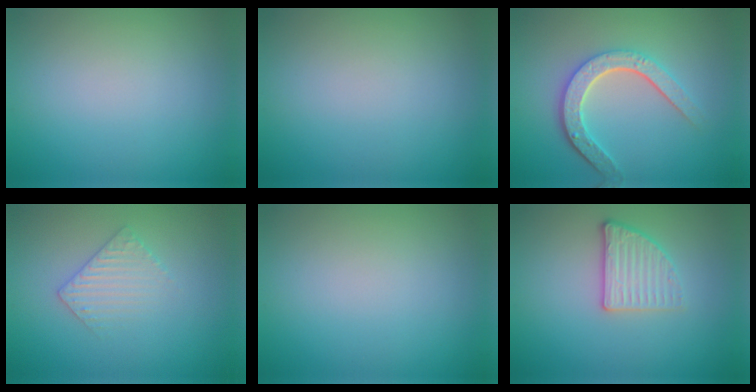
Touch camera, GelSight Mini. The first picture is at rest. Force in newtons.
{"total": 0.0}
{"total": 4.6, "press": 3.5, "slide": 3.0}
{"total": 2.2, "press": 2.2, "slide": 0.5}
{"total": 0.0}
{"total": 2.6, "press": 2.4, "slide": 1.0}